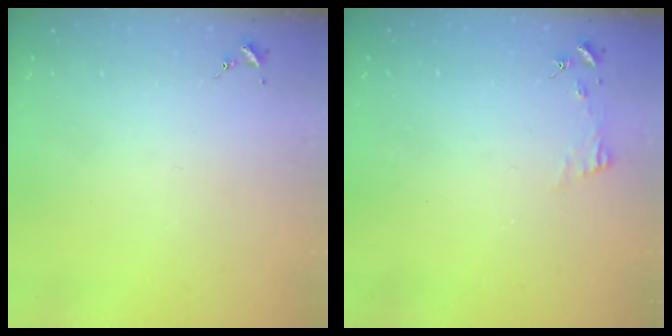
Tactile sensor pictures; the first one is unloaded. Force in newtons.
{"total": 4.7, "press": 4.6, "slide": 0.6}